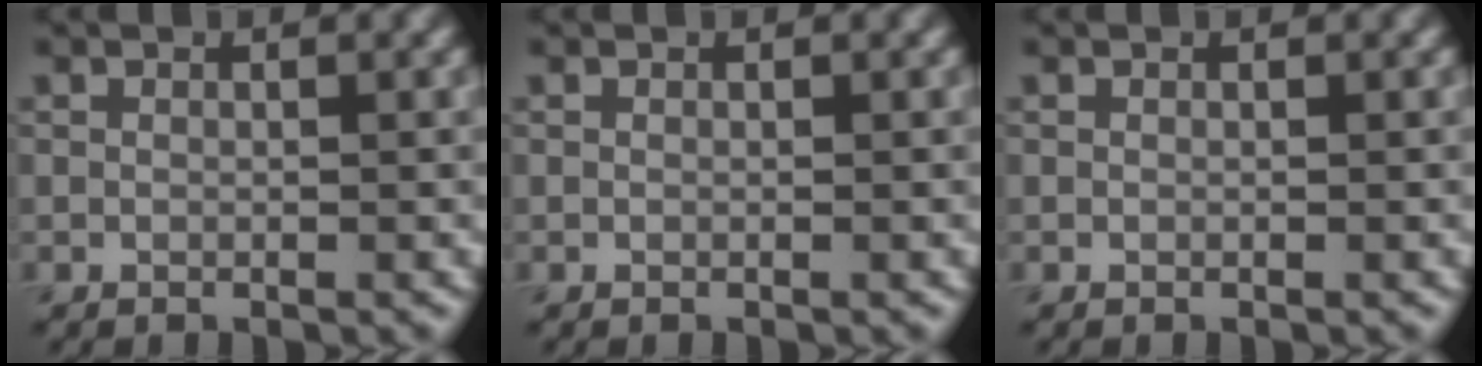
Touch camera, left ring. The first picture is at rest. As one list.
[{"total": 0.0}, {"total": 0.0}]